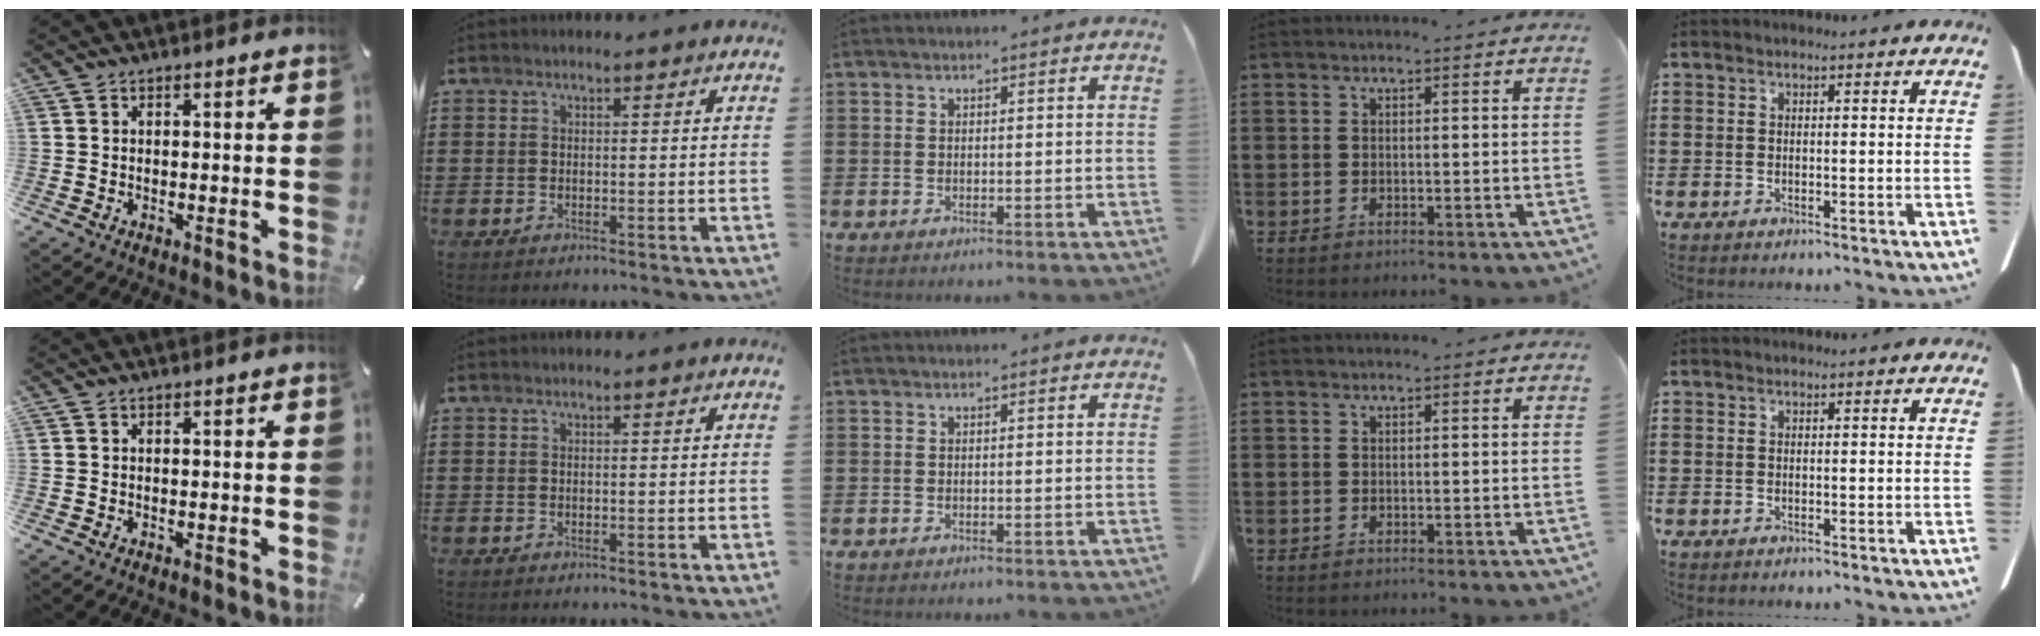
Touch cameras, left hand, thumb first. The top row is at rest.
{}